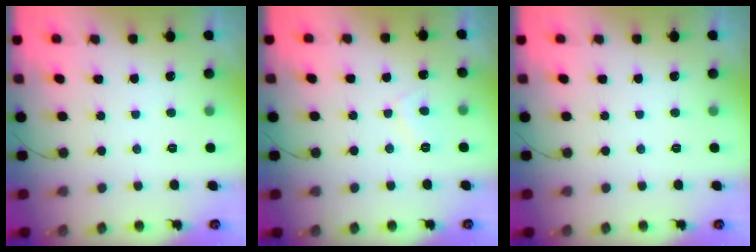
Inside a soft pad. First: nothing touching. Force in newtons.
{"total": 2.5, "press": 2.4, "slide": 0.8}
{"total": 0.0}